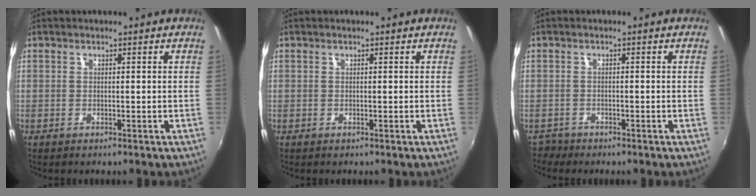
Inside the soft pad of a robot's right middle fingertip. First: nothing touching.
{"total": 0.0}
{"total": 1.7, "force": [-1.6, 0.5, -0.2], "torque": [0.001, -0.003, -0.032]}